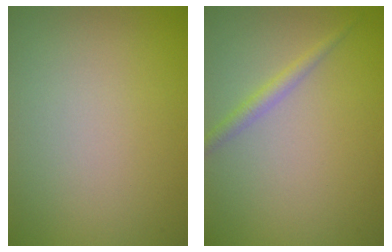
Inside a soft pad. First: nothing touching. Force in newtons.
{"total": 1.6, "press": 1.6, "slide": 0.0}